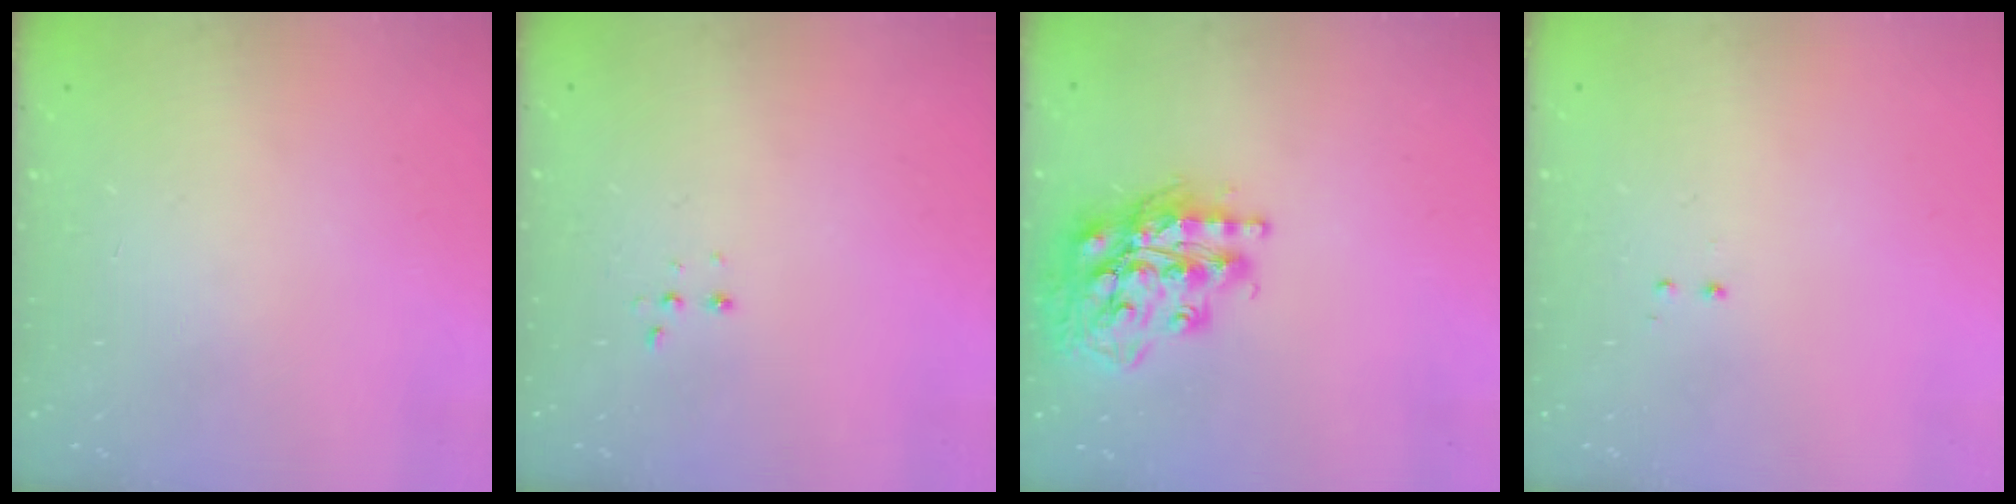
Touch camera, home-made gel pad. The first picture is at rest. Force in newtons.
{"total": 2.7, "press": 2.7, "slide": 0.5}
{"total": 17.9, "press": 17.8, "slide": 1.9}
{"total": 0.5, "press": 0.5, "slide": 0.3}